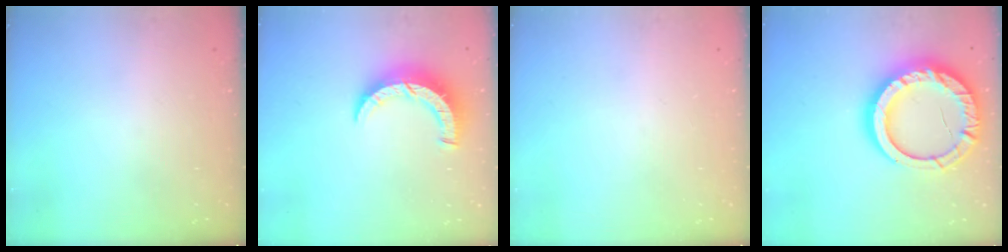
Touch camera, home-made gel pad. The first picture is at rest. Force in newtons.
{"total": 8.4, "press": 8.4, "slide": 0.7}
{"total": 0.0}
{"total": 24.5, "press": 24.4, "slide": 2.2}